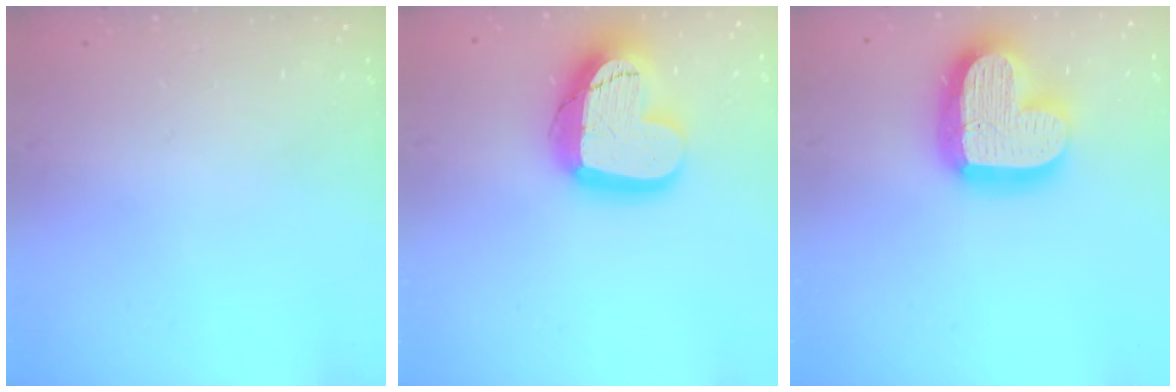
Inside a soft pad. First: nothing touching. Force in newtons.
{"total": 19.5, "press": 19.4, "slide": 1.4}
{"total": 21.5, "press": 21.4, "slide": 1.8}